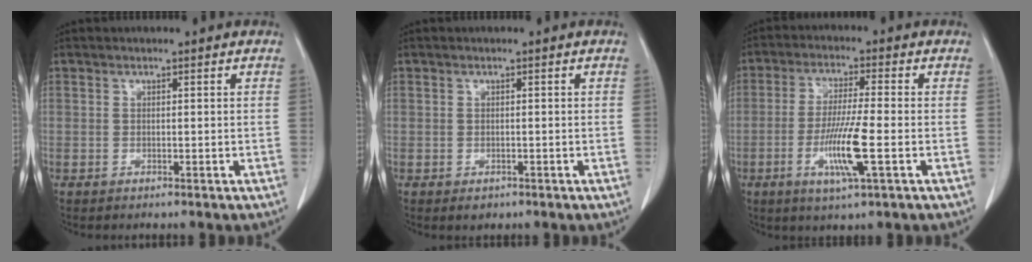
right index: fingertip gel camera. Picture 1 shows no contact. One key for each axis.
{"total": 1.3, "fx": -0.7, "fy": 0.9, "fz": 0.5, "tx": -0.005, "ty": 0.002, "tz": -0.004}
{"total": 8.8, "fx": -2.6, "fy": -0.1, "fz": 8.4, "tx": -0.163, "ty": -0.014, "tz": -0.051}